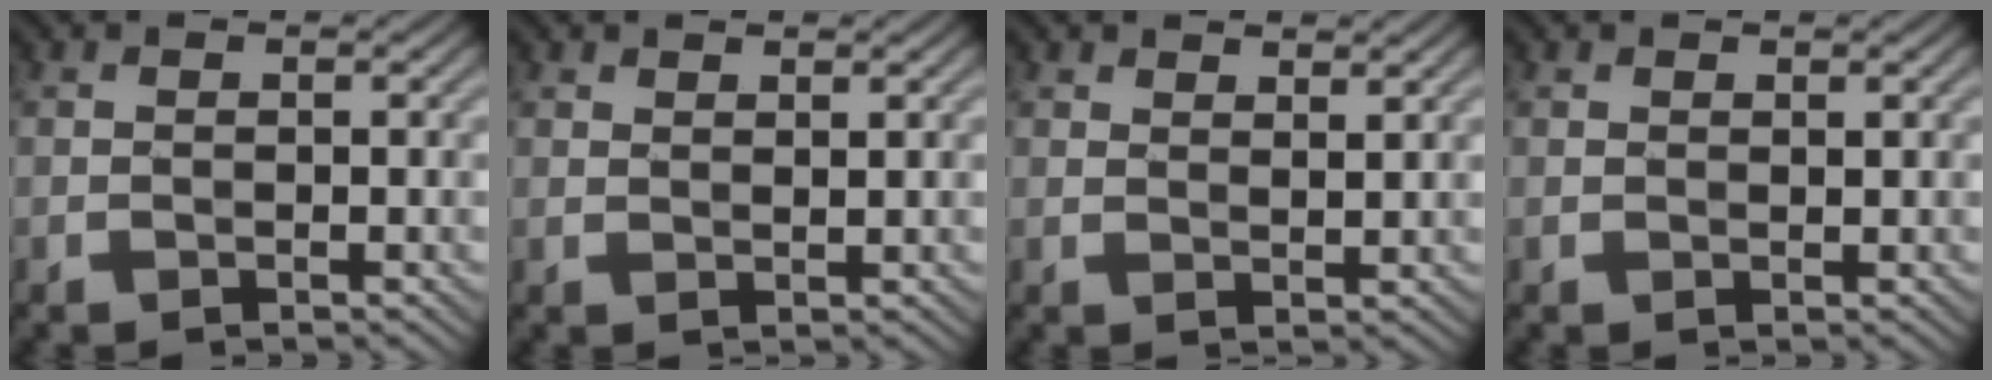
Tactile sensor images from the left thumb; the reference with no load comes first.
{"total": 1.9, "force": [1.5, 0.6, 1.0], "torque": [-0.012, -0.001, 0.032]}
{"total": 3.1, "force": [2.5, 0.9, 1.6], "torque": [-0.026, -0.002, 0.047]}
{"total": 1.2, "force": [0.9, 0.5, 0.6], "torque": [-0.007, 0.001, 0.021]}